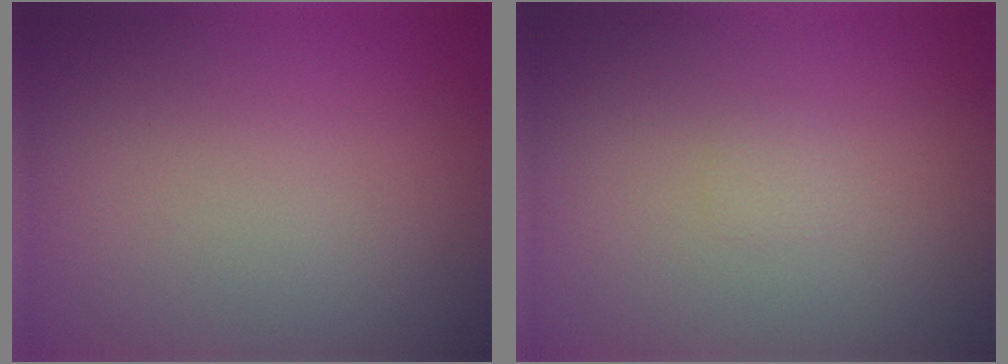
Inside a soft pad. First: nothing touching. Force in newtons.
{"total": 0.5, "press": 0.5, "slide": 0.0}